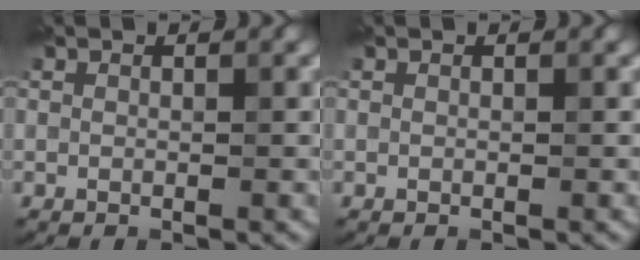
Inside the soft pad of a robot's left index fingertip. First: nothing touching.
{"total": 0.0}